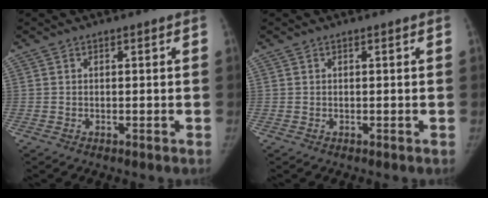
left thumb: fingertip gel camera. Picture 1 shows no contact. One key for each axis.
{"total": 0.0}